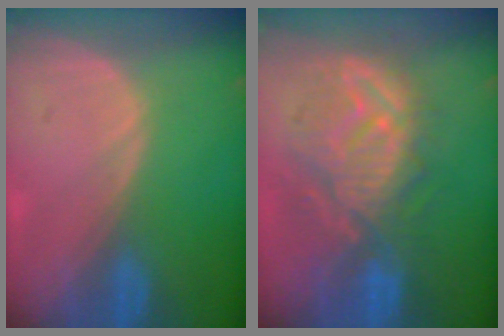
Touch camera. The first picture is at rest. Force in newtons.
{"total": 10.7, "press": 10.2, "slide": 3.5}